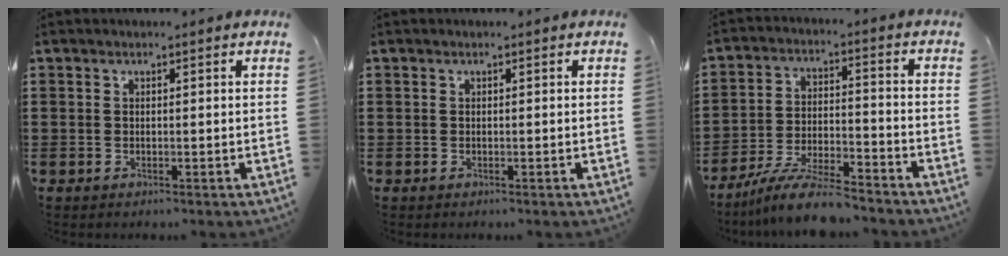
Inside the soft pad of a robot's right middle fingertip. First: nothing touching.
{"total": 0.0}
{"total": 9.2, "force": [-8.1, 1.0, 4.1], "torque": [-0.079, 0.012, -0.156]}